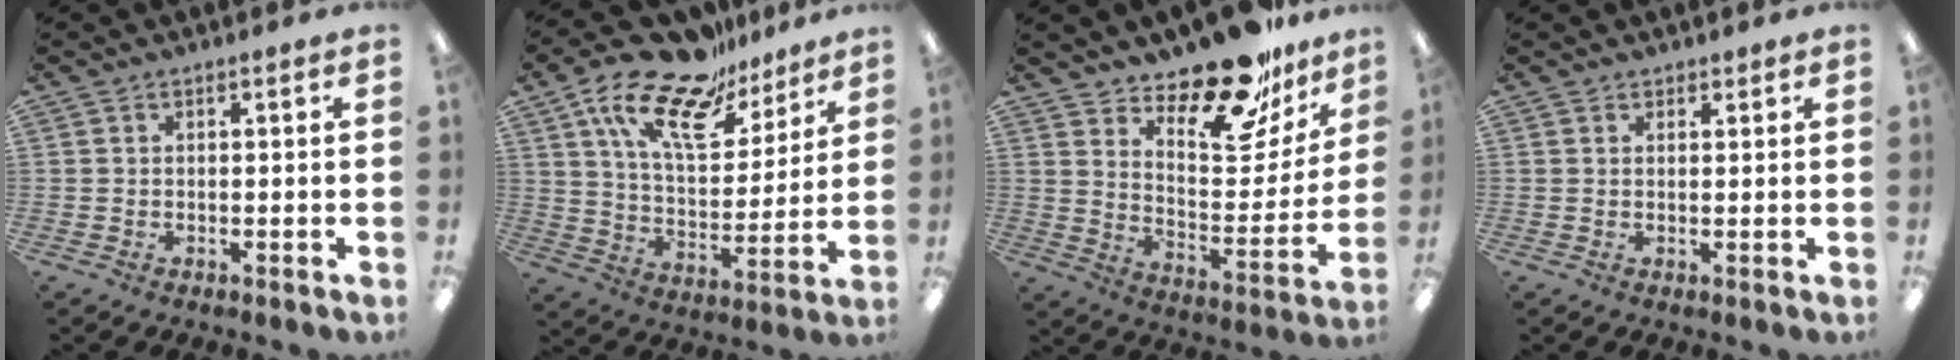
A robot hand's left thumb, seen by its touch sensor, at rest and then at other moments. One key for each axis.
{"total": 19.2, "fx": 14.0, "fy": 7.9, "fz": 10.4, "tx": -0.197, "ty": -0.081, "tz": 0.246}
{"total": 20.4, "fx": 17.0, "fy": 7.1, "fz": 8.7, "tx": -0.126, "ty": -0.122, "tz": 0.289}
{"total": 1.4, "fx": 1.1, "fy": 0.8, "fz": 0.1, "tx": -0.002, "ty": 0.000, "tz": 0.022}